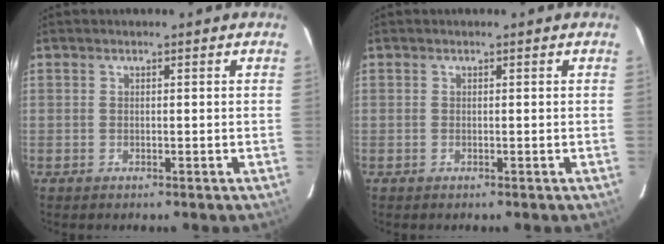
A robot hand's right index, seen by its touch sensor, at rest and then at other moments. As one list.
[{"total": 0.0}]